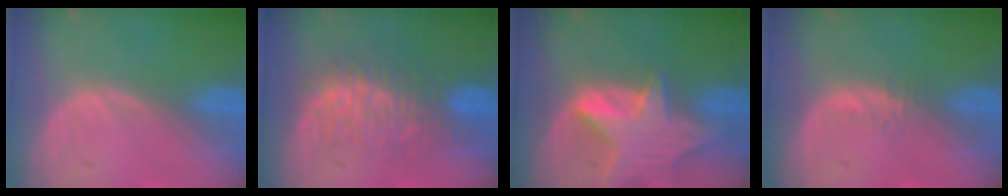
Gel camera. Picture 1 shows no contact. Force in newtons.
{"total": 7.7, "press": 7.7, "slide": 1.2}
{"total": 8.5, "press": 7.6, "slide": 3.9}
{"total": 1.1, "press": 1.0, "slide": 0.5}